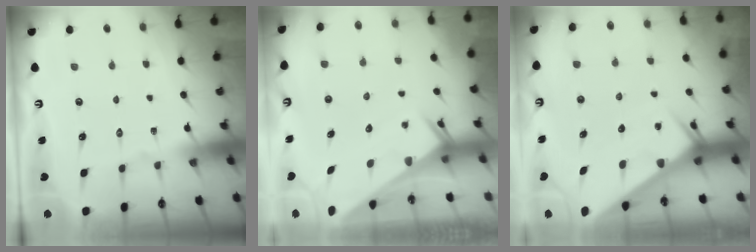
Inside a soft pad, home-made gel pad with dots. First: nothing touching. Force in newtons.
{"total": 2.5, "press": 2.5, "slide": 0.1}
{"total": 4.4, "press": 4.4, "slide": 0.4}